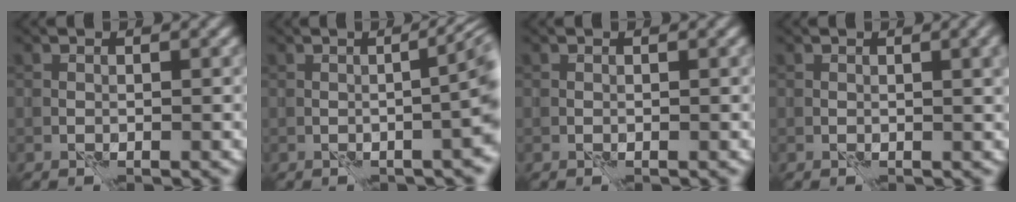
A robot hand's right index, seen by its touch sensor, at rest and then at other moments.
{"total": 7.6, "force": [-0.5, 2.8, 7.1], "torque": [-0.046, 0.016, -0.013]}
{"total": 0.0}
{"total": 2.8, "force": [0.8, 0.9, 2.5], "torque": [-0.030, 0.005, 0.010]}